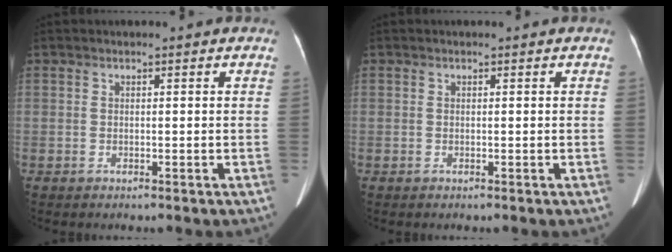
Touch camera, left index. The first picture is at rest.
{"total": 0.0}